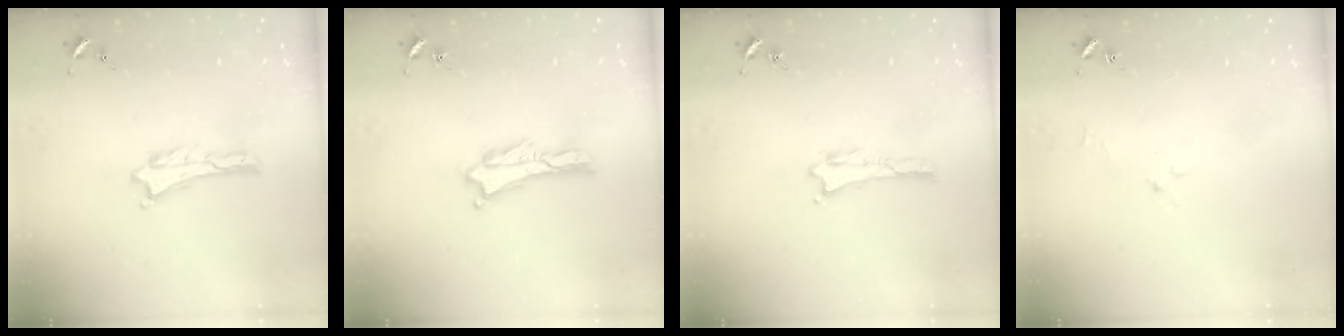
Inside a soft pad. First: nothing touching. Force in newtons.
{"total": 0.7, "press": 0.7, "slide": 0.2}
{"total": 0.0}
{"total": 1.7, "press": 1.6, "slide": 0.3}